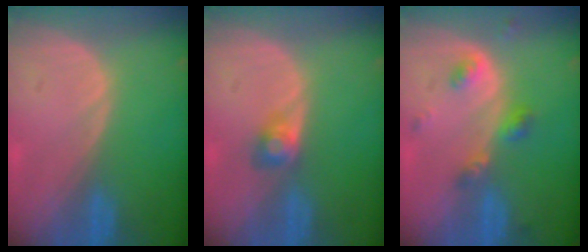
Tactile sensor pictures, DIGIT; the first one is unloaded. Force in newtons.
{"total": 2.4, "press": 2.4, "slide": 0.4}
{"total": 4.7, "press": 4.2, "slide": 2.1}